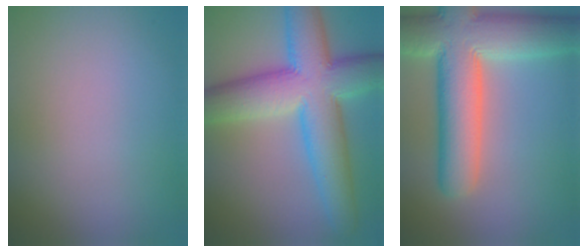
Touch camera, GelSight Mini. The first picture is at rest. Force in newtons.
{"total": 11.8, "press": 11.8, "slide": 0.1}
{"total": 11.8, "press": 11.8, "slide": 0.9}